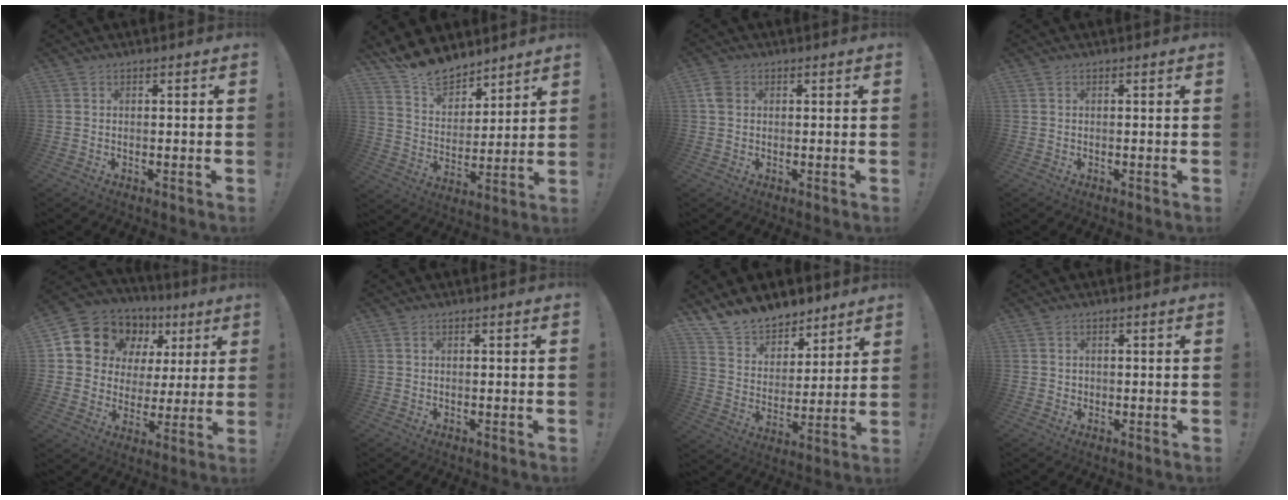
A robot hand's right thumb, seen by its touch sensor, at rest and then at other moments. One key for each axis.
{"total": 12.9, "fx": 11.9, "fy": 4.4, "fz": 2.3, "tx": -0.062, "ty": -0.101, "tz": 0.225}
{"total": 3.9, "fx": 1.0, "fy": 2.9, "fz": 2.5, "tx": -0.048, "ty": 0.005, "tz": 0.018}
{"total": 0.0}
{"total": 11.9, "fx": 6.8, "fy": 9.1, "fz": 3.5, "tx": -0.056, "ty": -0.052, "tz": 0.138}
{"total": 0.0}
{"total": 12.4, "fx": 11.0, "fy": 5.4, "fz": 1.6, "tx": -0.041, "ty": -0.096, "tz": 0.209}
{"total": 1.2, "fx": 0.2, "fy": 1.1, "fz": 0.1, "tx": 0.006, "ty": 0.001, "tz": 0.001}